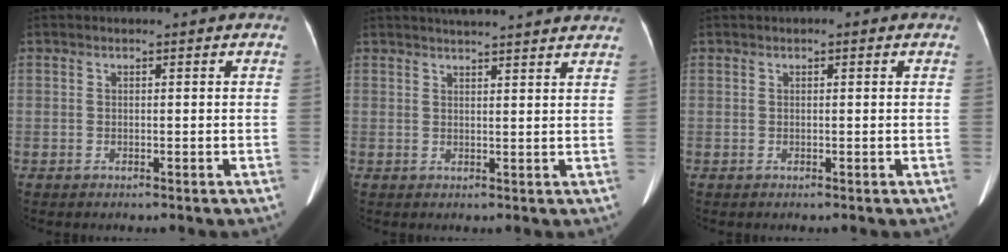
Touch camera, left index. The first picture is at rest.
{"total": 14.5, "force": [13.4, 0.7, 5.6], "torque": [-0.081, 0.019, 0.162]}
{"total": 0.8, "force": [0.4, 0.4, 0.6], "torque": [-0.009, 0.008, 0.003]}